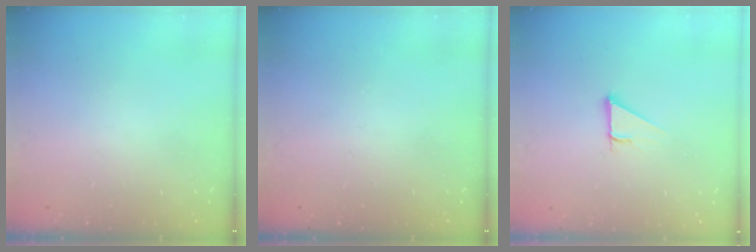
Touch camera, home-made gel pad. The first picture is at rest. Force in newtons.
{"total": 0.0}
{"total": 2.9, "press": 2.9, "slide": 0.1}